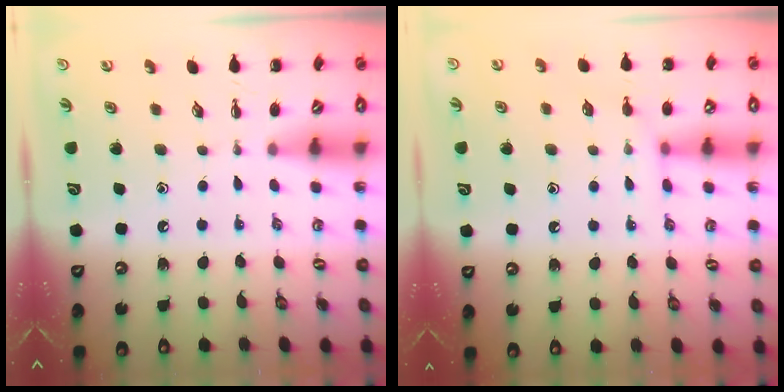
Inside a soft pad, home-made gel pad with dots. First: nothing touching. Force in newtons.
{"total": 5.6, "press": 5.4, "slide": 1.5}